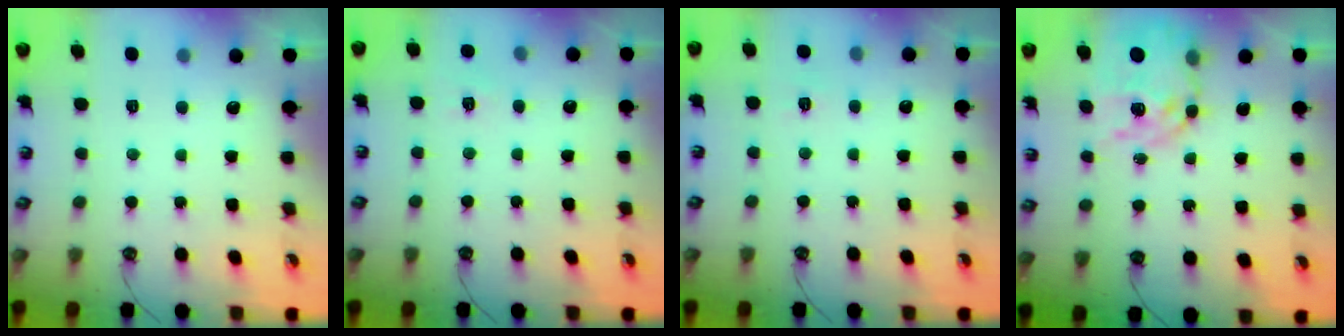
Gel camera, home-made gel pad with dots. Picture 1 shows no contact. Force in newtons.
{"total": 6.6, "press": 6.6, "slide": 0.6}
{"total": 4.0, "press": 4.0, "slide": 0.5}
{"total": 13.3, "press": 13.2, "slide": 1.4}